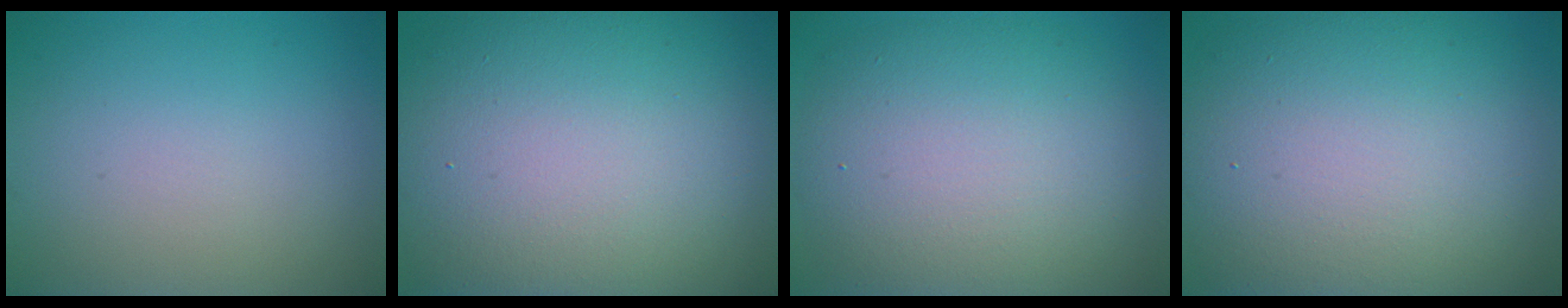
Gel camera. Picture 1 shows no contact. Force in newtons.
{"total": 17.3, "press": 17.3, "slide": 0.9}
{"total": 10.5, "press": 10.5, "slide": 0.2}
{"total": 15.0, "press": 15.0, "slide": 0.7}